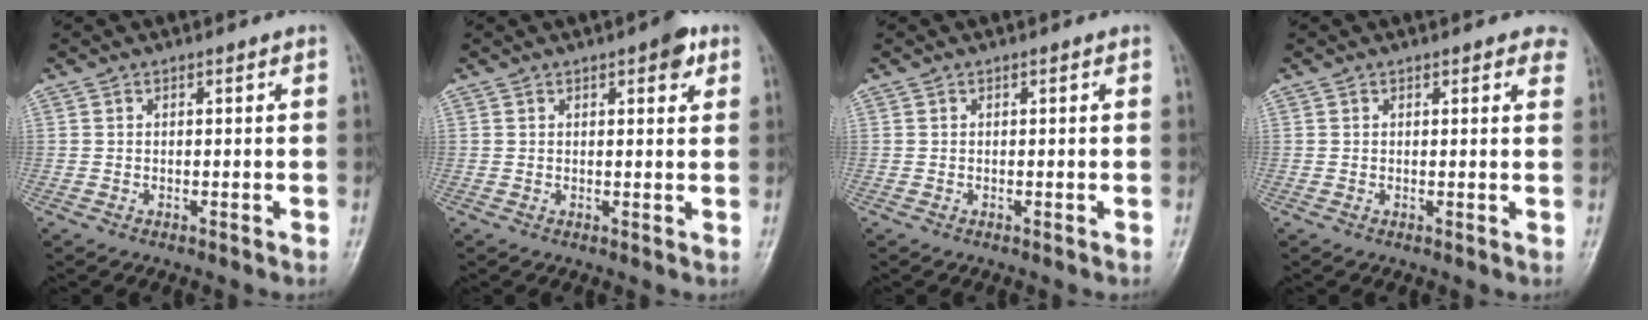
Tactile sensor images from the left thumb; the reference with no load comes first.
{"total": 3.7, "force": [1.9, 1.4, 2.8], "torque": [-0.027, -0.004, 0.020]}
{"total": 0.0}
{"total": 2.8, "force": [2.0, 1.1, 1.5], "torque": [0.002, -0.003, 0.016]}